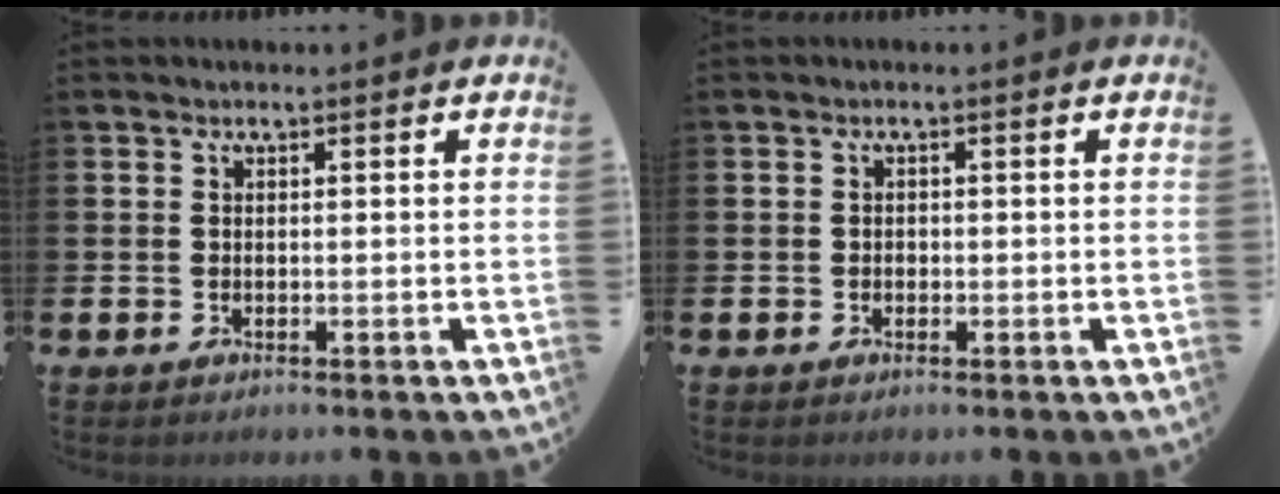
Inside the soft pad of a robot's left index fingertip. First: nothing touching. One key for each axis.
{"total": 0.7, "fx": -0.2, "fy": 0.7, "fz": 0.2, "tx": 0.002, "ty": 0.003, "tz": -0.008}